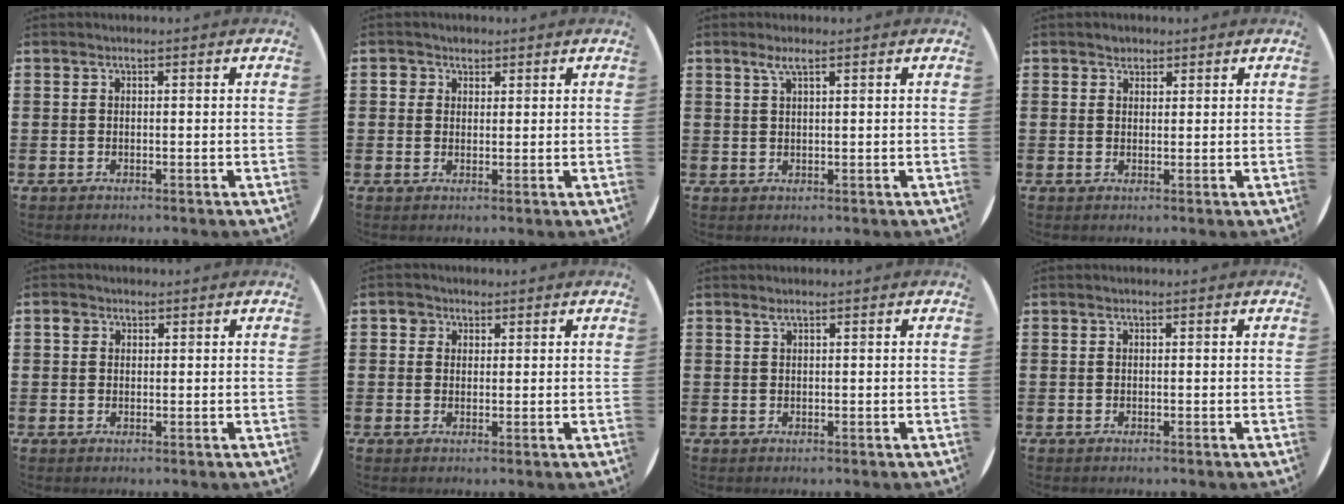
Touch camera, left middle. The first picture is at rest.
{"total": 1.7, "force": [1.1, 1.3, 0.1], "torque": [0.021, -0.005, 0.017]}
{"total": 1.8, "force": [1.1, 0.1, 1.5], "torque": [-0.031, 0.004, 0.018]}
{"total": 1.4, "force": [1.2, 0.8, 0.2], "torque": [0.004, 0.000, 0.022]}
{"total": 1.4, "force": [0.8, 1.0, 0.3], "torque": [0.000, 0.001, 0.014]}
{"total": 1.8, "force": [1.2, 1.3, 0.2], "torque": [0.011, -0.001, 0.020]}
{"total": 0.5, "force": [0.4, -0.1, 0.4], "torque": [-0.006, -0.001, 0.007]}
{"total": 0.0}